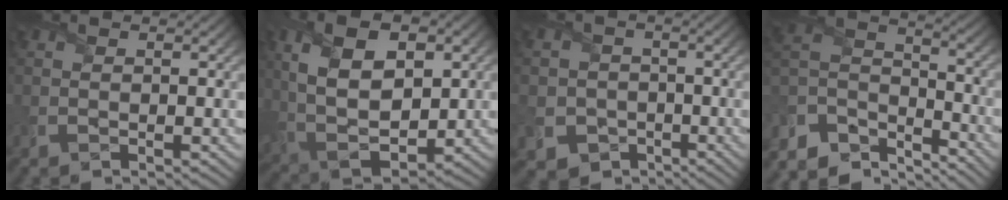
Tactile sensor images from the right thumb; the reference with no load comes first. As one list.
[{"total": 13.6, "force": [3.1, 7.9, 10.6], "torque": [-0.215, 0.004, 0.057]}, {"total": 6.5, "force": [-1.7, 6.2, 1.1], "torque": [-0.049, -0.005, -0.059]}, {"total": 9.8, "force": [-7.9, 4.3, 4.0], "torque": [-0.106, -0.002, -0.155]}]